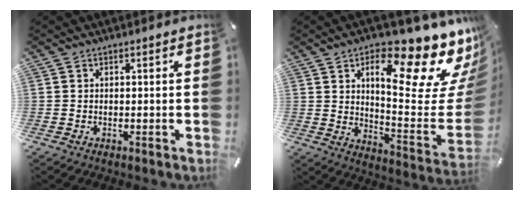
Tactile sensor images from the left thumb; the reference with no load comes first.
{"total": 23.2, "force": [14.3, 7.7, 16.5], "torque": [-0.214, -0.113, 0.222]}